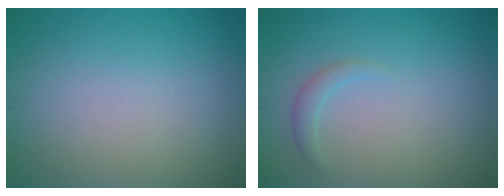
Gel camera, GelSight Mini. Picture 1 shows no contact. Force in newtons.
{"total": 1.2, "press": 1.2, "slide": 0.2}